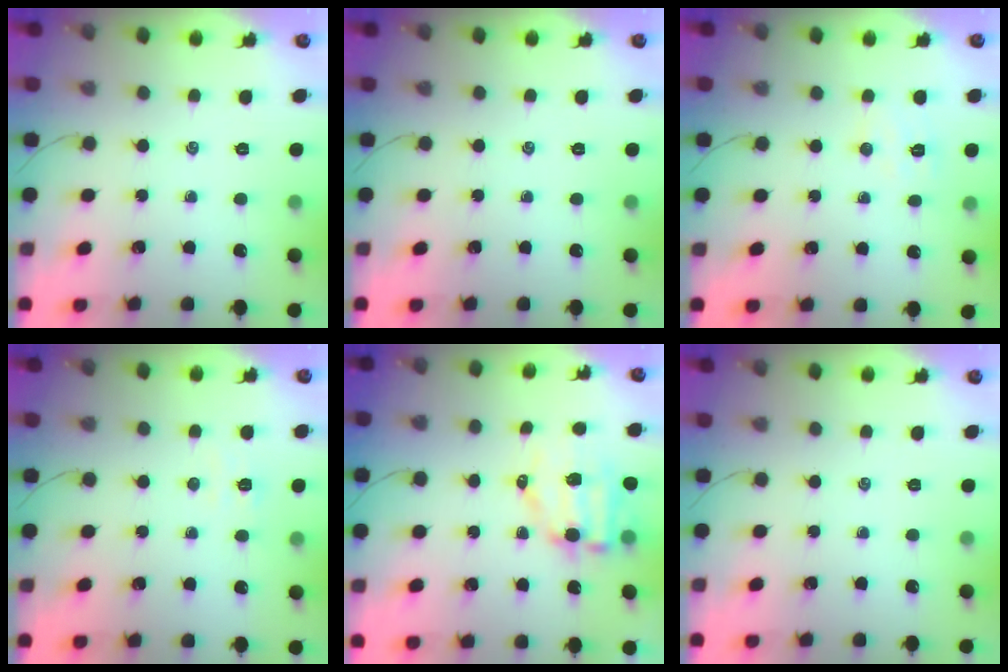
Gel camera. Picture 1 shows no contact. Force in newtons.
{"total": 0.0}
{"total": 5.7, "press": 5.6, "slide": 1.1}
{"total": 3.7, "press": 3.7, "slide": 0.8}
{"total": 8.6, "press": 8.4, "slide": 1.6}
{"total": 0.0}